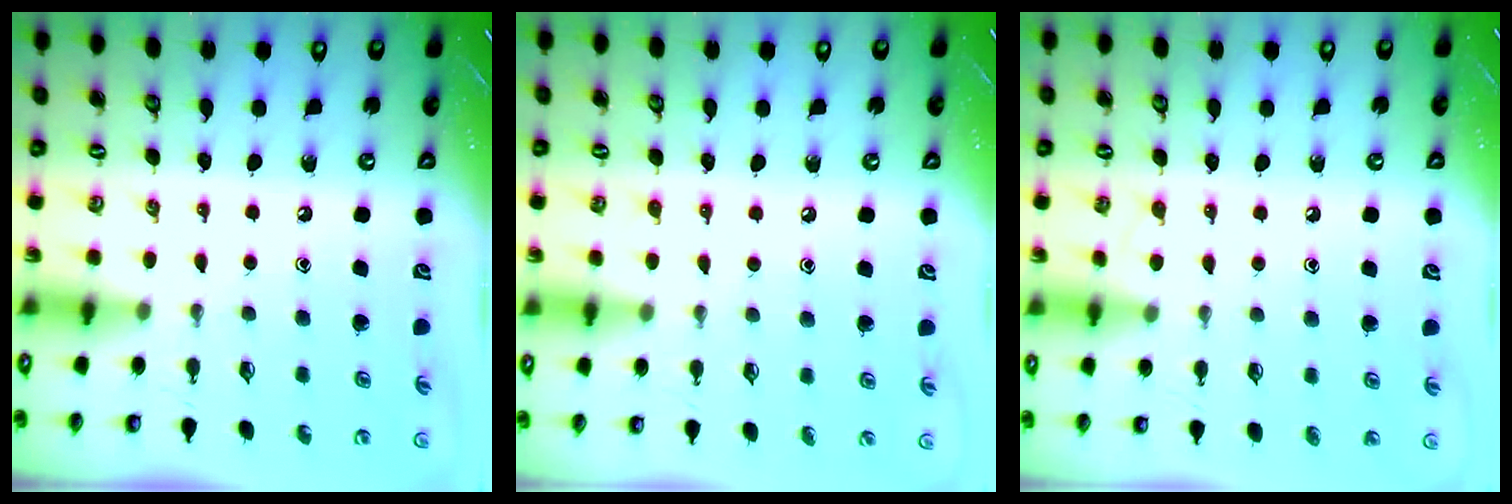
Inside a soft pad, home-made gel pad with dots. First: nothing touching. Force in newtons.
{"total": 5.2, "press": 5.1, "slide": 0.6}
{"total": 5.1, "press": 5.0, "slide": 0.5}